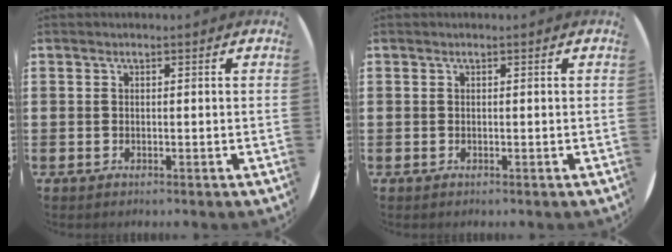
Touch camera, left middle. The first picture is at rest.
{"total": 0.0}